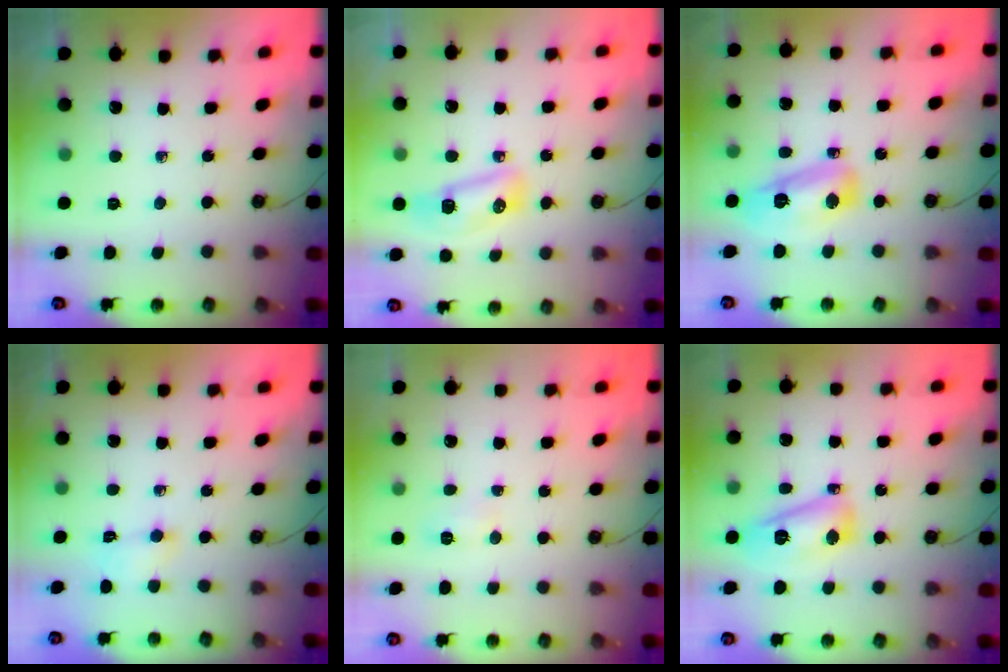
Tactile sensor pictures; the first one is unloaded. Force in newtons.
{"total": 8.2, "press": 8.2, "slide": 0.9}
{"total": 11.0, "press": 10.7, "slide": 2.7}
{"total": 2.4, "press": 2.3, "slide": 0.7}
{"total": 4.3, "press": 4.3, "slide": 0.6}
{"total": 12.2, "press": 12.1, "slide": 1.1}